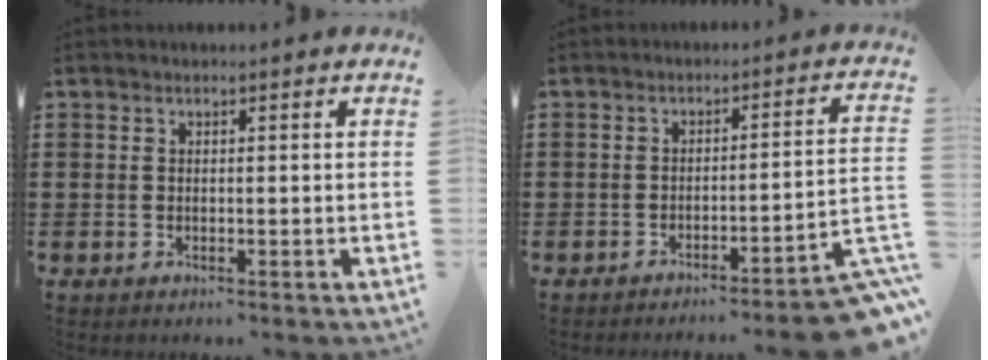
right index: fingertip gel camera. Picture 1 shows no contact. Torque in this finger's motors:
{"motor_torque": [2.07, 0.07, 0.91, 0.07]}